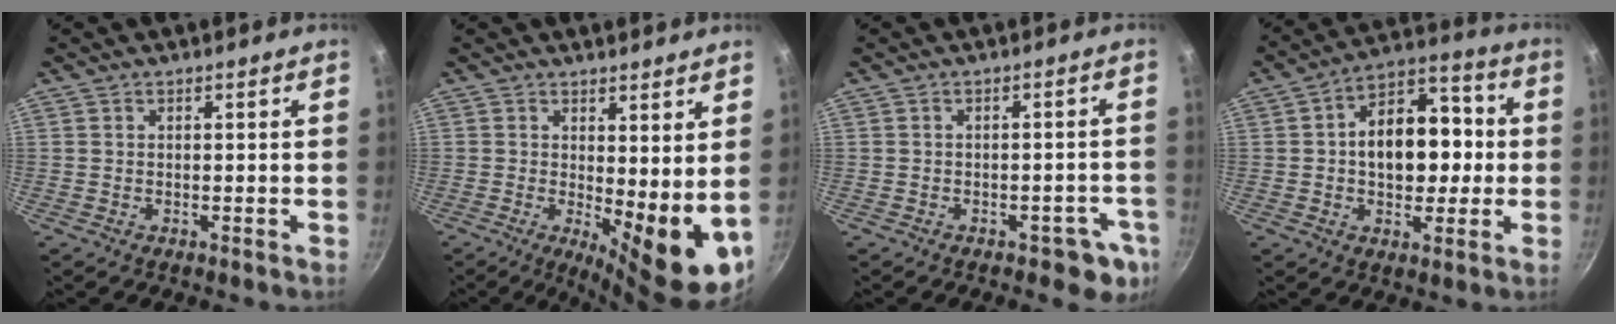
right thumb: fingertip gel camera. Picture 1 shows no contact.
{"total": 12.2, "force": [0.1, 4.5, 11.4], "torque": [-0.153, -0.026, 0.016]}
{"total": 5.7, "force": [-3.2, 2.7, 3.9], "torque": [-0.029, 0.023, -0.036]}
{"total": 15.2, "force": [0.4, 9.7, 11.7], "torque": [-0.133, 0.032, -0.001]}